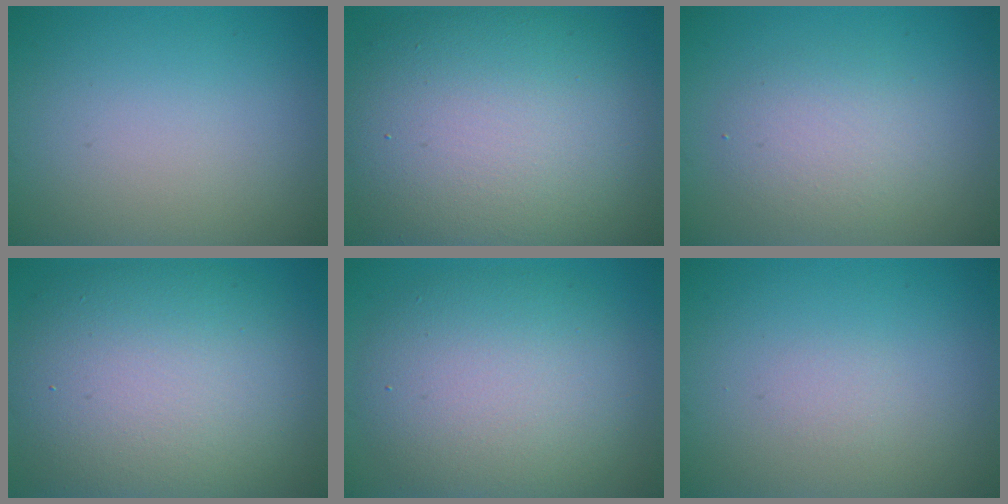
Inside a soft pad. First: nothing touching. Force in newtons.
{"total": 12.9, "press": 12.9, "slide": 0.5}
{"total": 2.9, "press": 2.8, "slide": 0.3}
{"total": 11.7, "press": 11.7, "slide": 0.7}
{"total": 8.1, "press": 8.0, "slide": 0.6}
{"total": 0.5, "press": 0.5, "slide": 0.0}